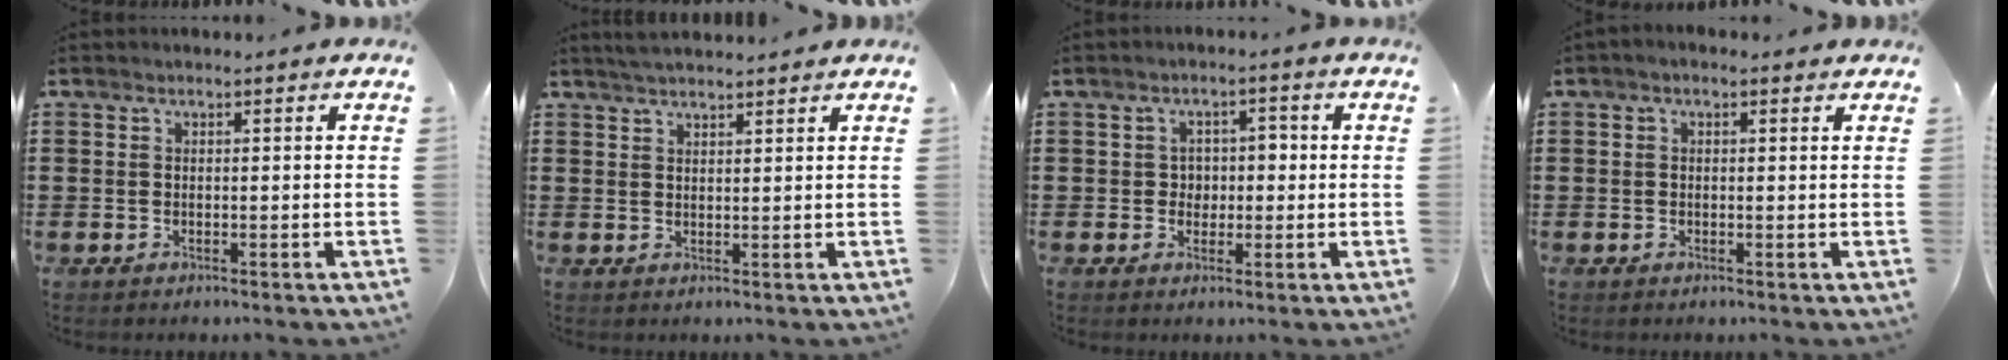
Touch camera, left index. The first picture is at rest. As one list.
[{"total": 2.4, "force": [2.3, -0.1, 0.7], "torque": [-0.018, -0.001, 0.046]}, {"total": 2.7, "force": [0.1, 2.2, 1.5], "torque": [-0.031, 0.003, -0.005]}, {"total": 0.9, "force": [0.1, 0.4, 0.7], "torque": [-0.015, 0.005, 0.001]}]